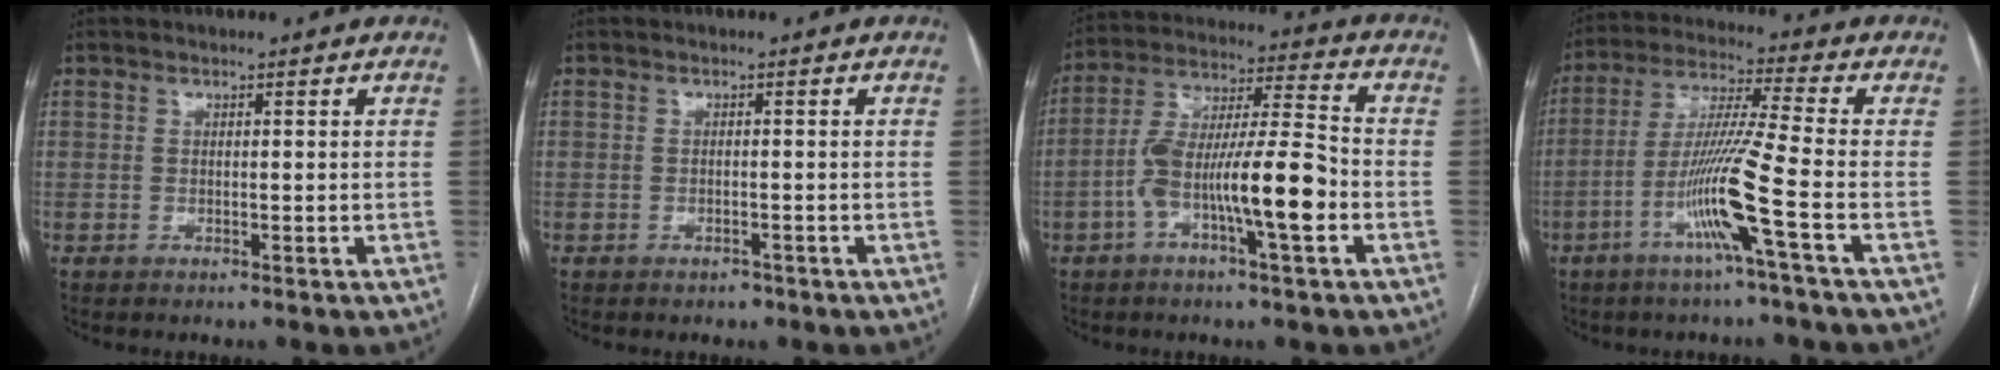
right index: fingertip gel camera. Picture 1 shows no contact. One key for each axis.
{"total": 1.2, "fx": -0.8, "fy": 0.7, "fz": 0.3, "tx": -0.008, "ty": 0.002, "tz": -0.011}
{"total": 14.1, "fx": -4.4, "fy": 1.7, "fz": 13.3, "tx": -0.246, "ty": 0.016, "tz": -0.078}
{"total": 11.5, "fx": -4.5, "fy": -1.9, "fz": 10.4, "tx": -0.205, "ty": -0.006, "tz": -0.092}